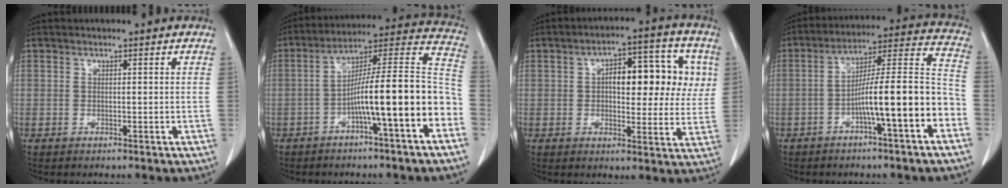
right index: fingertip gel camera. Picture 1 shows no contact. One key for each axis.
{"total": 16.1, "fx": -5.3, "fy": 0.7, "fz": 15.2, "tx": -0.224, "ty": 0.033, "tz": -0.086}
{"total": 12.7, "fx": 2.7, "fy": 5.5, "fz": 11.1, "tx": -0.139, "ty": 0.037, "tz": 0.038}
{"total": 14.0, "fx": -5.1, "fy": 0.8, "fz": 13.1, "tx": -0.199, "ty": 0.031, "tz": -0.080}